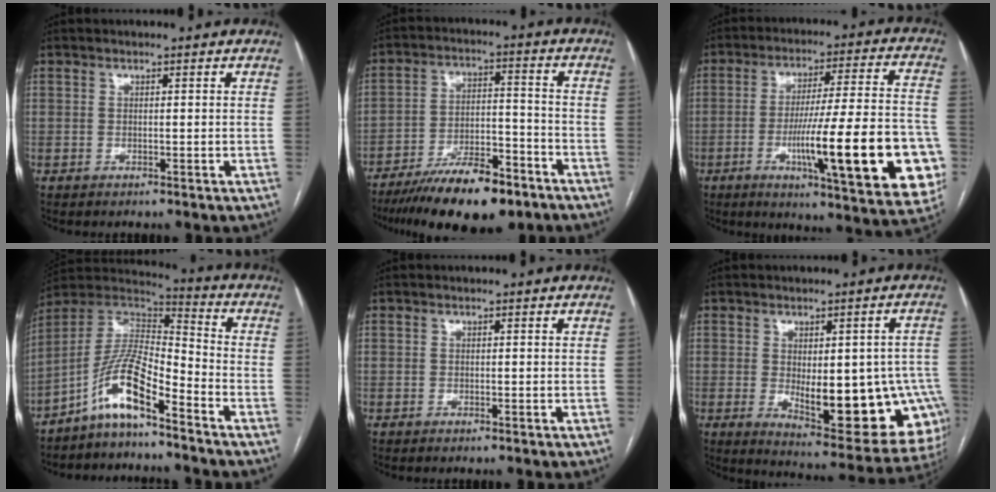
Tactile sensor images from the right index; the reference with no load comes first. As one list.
[{"total": 15.0, "force": [-11.1, 4.1, 9.3], "torque": [-0.154, -0.001, -0.188]}, {"total": 24.2, "force": [-6.8, 2.5, 23.1], "torque": [-0.282, -0.004, -0.090]}, {"total": 10.7, "force": [-7.0, 1.6, 8.0], "torque": [-0.165, 0.019, -0.135]}, {"total": 0.0}, {"total": 18.7, "force": [-4.1, 7.2, 16.8], "torque": [-0.141, 0.007, -0.029]}]